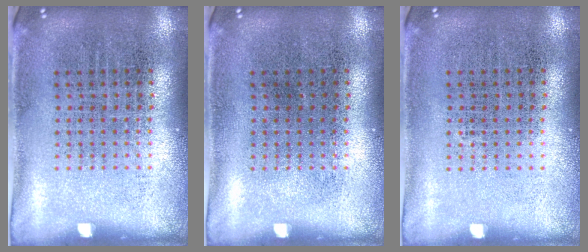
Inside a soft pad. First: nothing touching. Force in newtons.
{"total": 0.0}
{"total": 0.0}